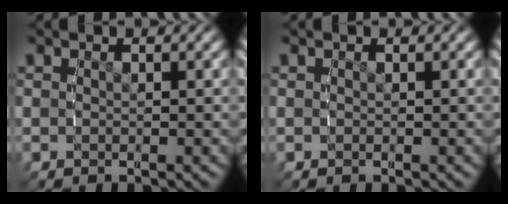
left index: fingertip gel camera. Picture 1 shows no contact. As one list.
[{"total": 0.0}]